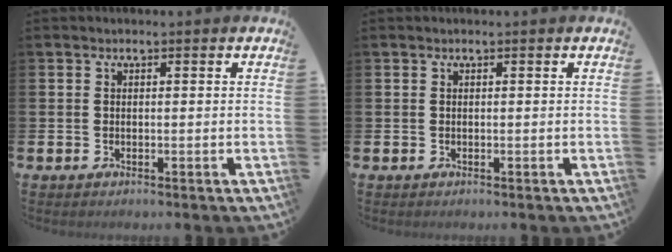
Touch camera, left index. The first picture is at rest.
{"total": 0.0}